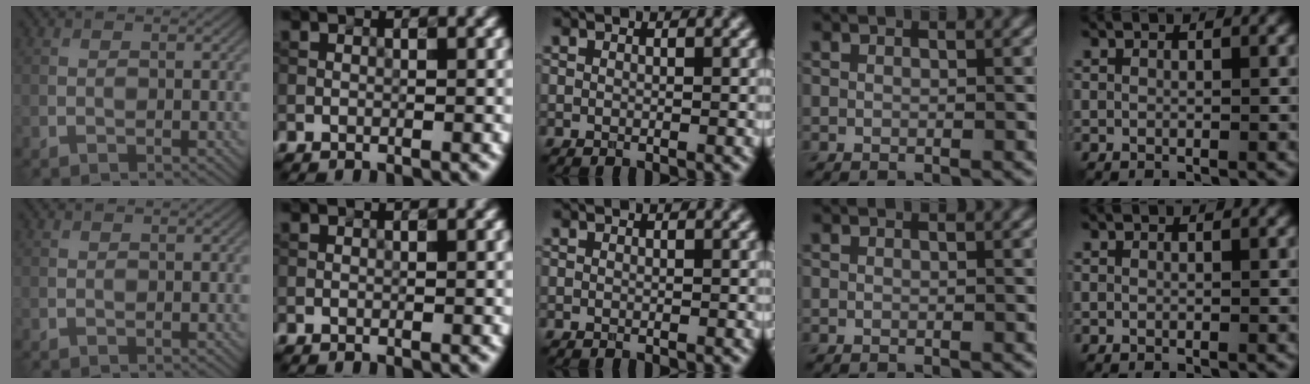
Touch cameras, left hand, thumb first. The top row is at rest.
{}